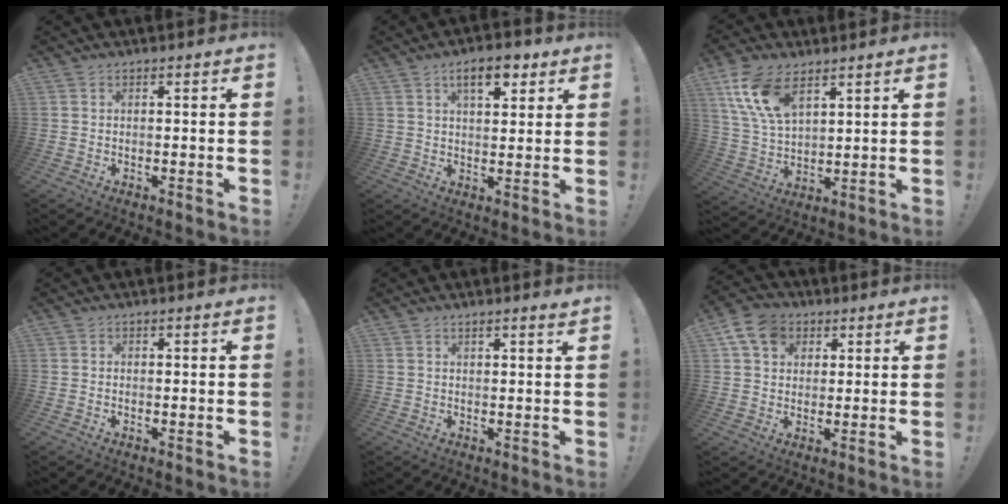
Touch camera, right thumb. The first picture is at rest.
{"total": 8.4, "force": [4.5, 3.7, 6.0], "torque": [-0.082, -0.010, 0.076]}
{"total": 13.5, "force": [7.4, 6.9, 8.9], "torque": [-0.189, -0.022, 0.142]}
{"total": 0.0}
{"total": 1.4, "force": [1.0, -0.3, 0.8], "torque": [-0.009, -0.006, 0.016]}
{"total": 10.3, "force": [4.4, 7.9, 4.9], "torque": [-0.084, -0.005, 0.089]}